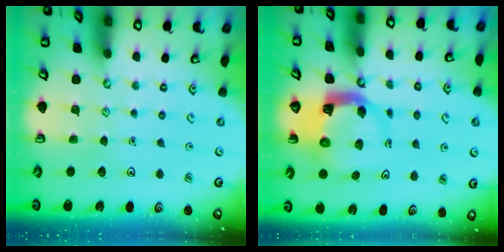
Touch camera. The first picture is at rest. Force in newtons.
{"total": 6.7, "press": 6.6, "slide": 1.0}